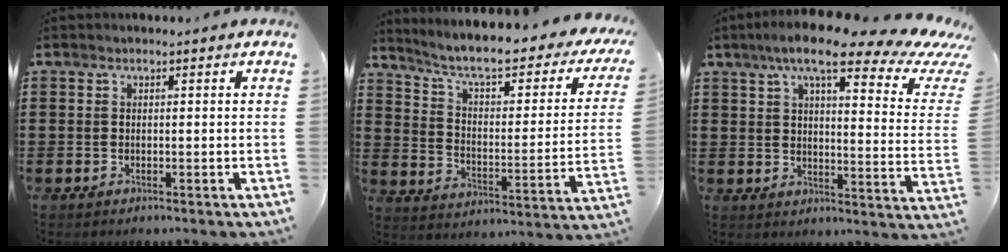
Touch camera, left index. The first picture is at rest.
{"total": 6.5, "force": [5.1, 0.9, 4.0], "torque": [-0.097, -0.040, 0.083]}
{"total": 12.0, "force": [8.4, 2.6, 8.2], "torque": [-0.154, -0.035, 0.135]}